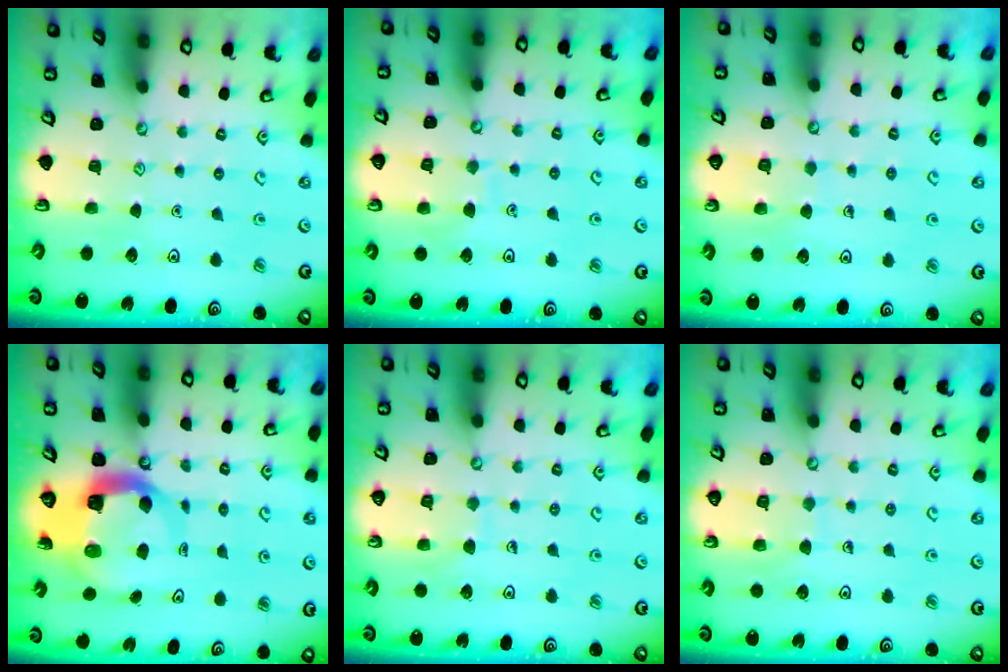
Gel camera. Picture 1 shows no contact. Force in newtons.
{"total": 6.0, "press": 6.0, "slide": 0.5}
{"total": 6.0, "press": 6.0, "slide": 0.5}
{"total": 8.4, "press": 8.3, "slide": 1.0}
{"total": 6.4, "press": 6.4, "slide": 0.4}
{"total": 6.4, "press": 6.4, "slide": 0.3}